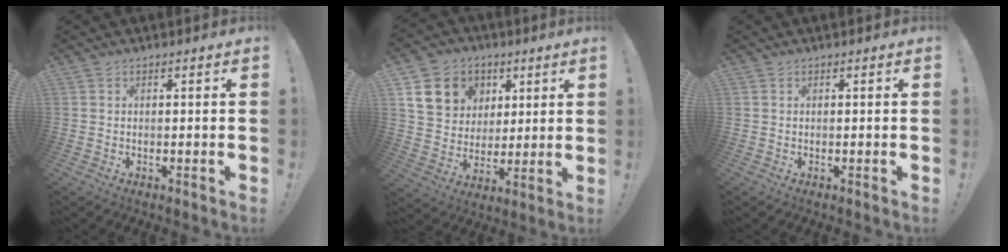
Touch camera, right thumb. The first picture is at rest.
{"total": 13.8, "force": [5.5, 11.8, 4.7], "torque": [-0.066, -0.021, 0.121]}
{"total": 0.0}